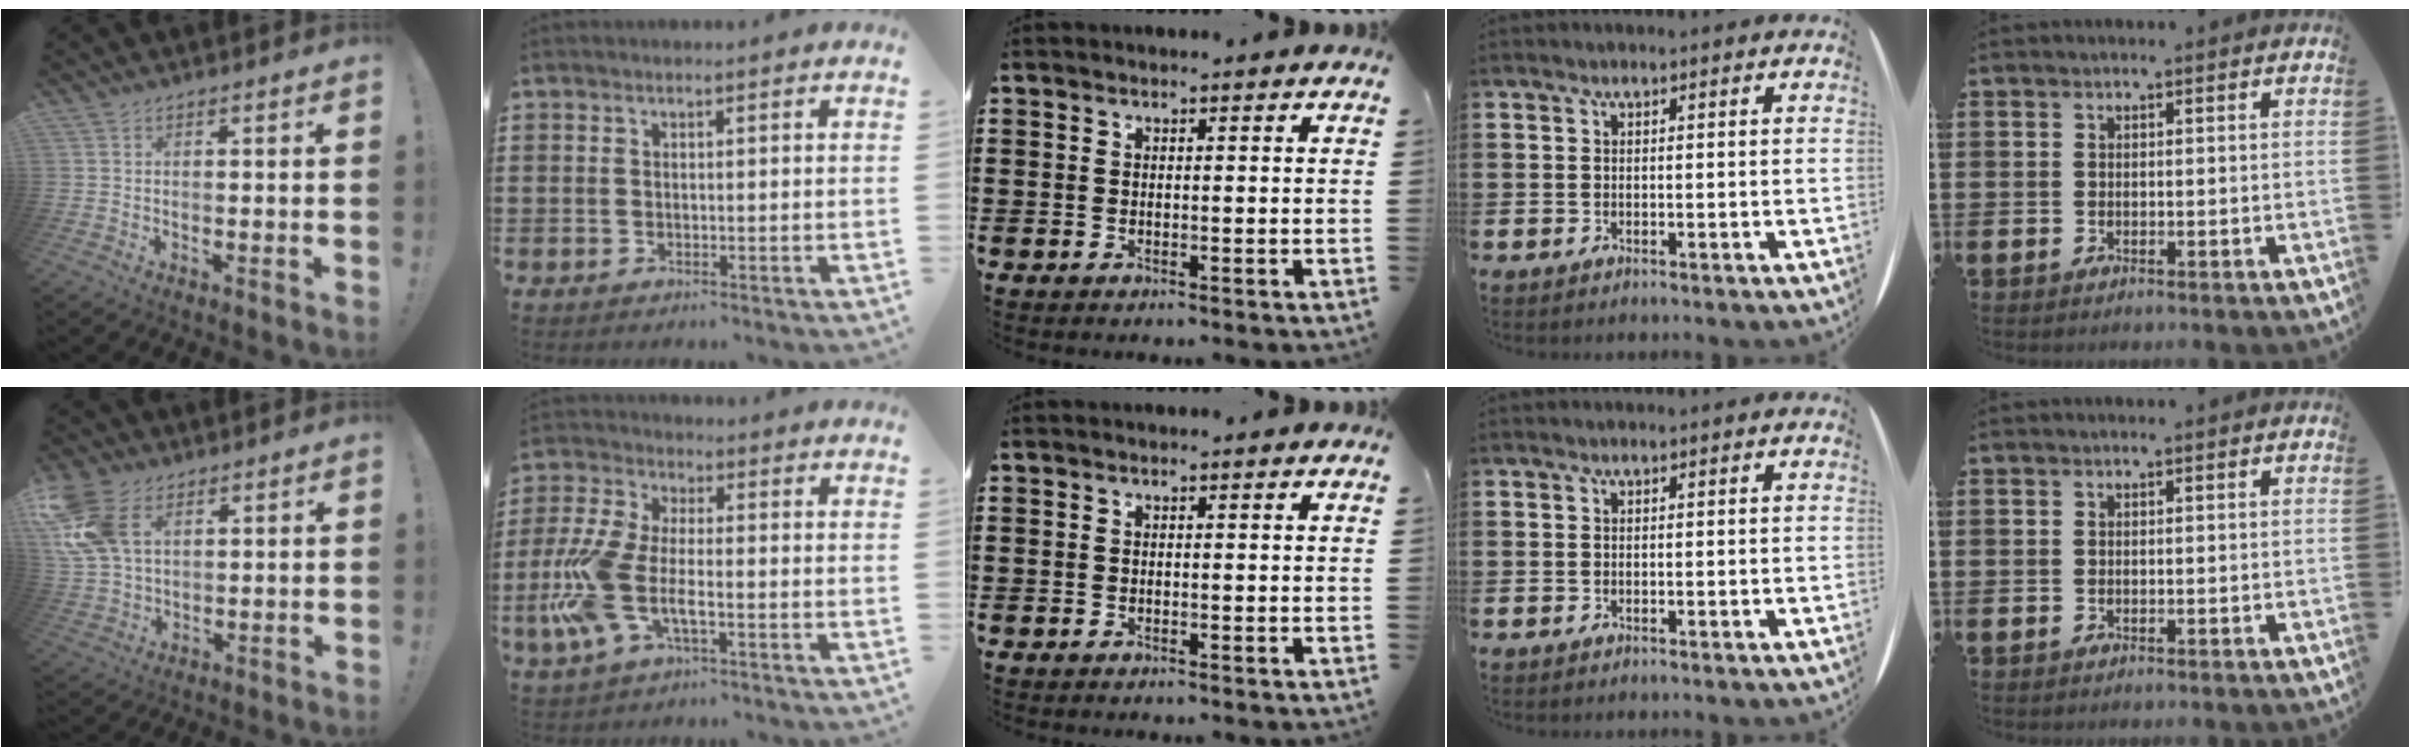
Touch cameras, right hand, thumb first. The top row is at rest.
{"thumb": {"total": 15.0, "force": [5.5, 10.1, 9.6], "torque": [-0.200, -0.007, 0.112]}, "index": {"total": 9.5, "force": [-2.6, 4.3, 8.1], "torque": [-0.207, -0.014, -0.054]}}